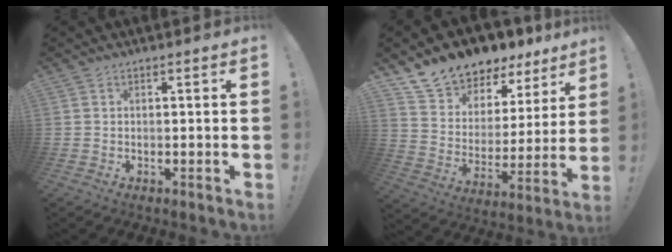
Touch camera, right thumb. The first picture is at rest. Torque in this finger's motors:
{"motor_torque": [0.31, 0.66, 0.65, 0.55, 0.05]}